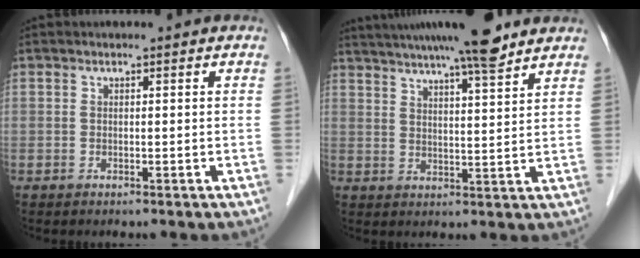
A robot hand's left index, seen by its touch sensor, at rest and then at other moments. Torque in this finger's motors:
{"motor_torque": [0.27, -0.40, 0.77, 0.16]}